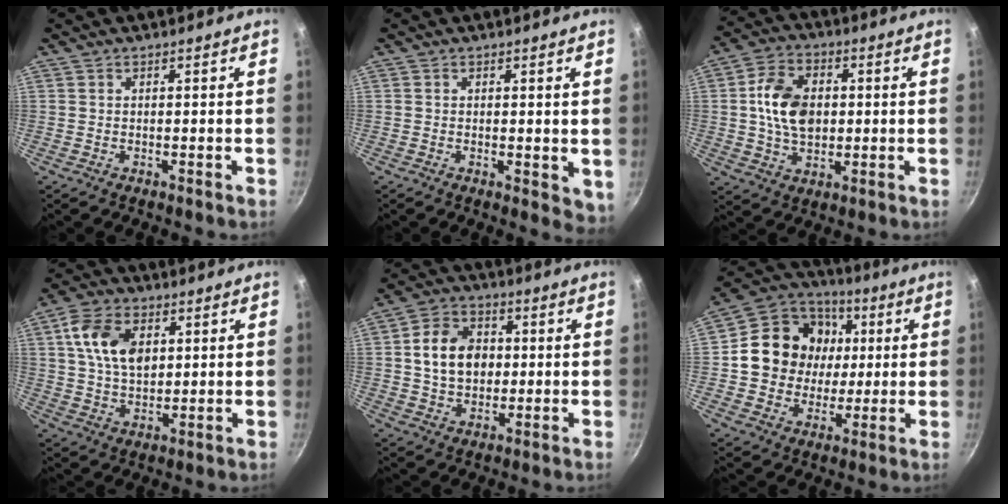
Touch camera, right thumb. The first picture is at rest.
{"total": 3.8, "force": [0.2, 1.9, 3.3], "torque": [-0.038, -0.010, 0.004]}
{"total": 11.6, "force": [1.0, 8.0, 8.2], "torque": [-0.127, 0.010, 0.011]}
{"total": 11.1, "force": [3.0, 7.3, 7.8], "torque": [-0.128, -0.002, 0.053]}
{"total": 11.0, "force": [0.9, 8.5, 7.0], "torque": [-0.099, 0.014, 0.010]}
{"total": 17.5, "force": [2.3, 15.4, 7.9], "torque": [-0.113, 0.014, 0.033]}